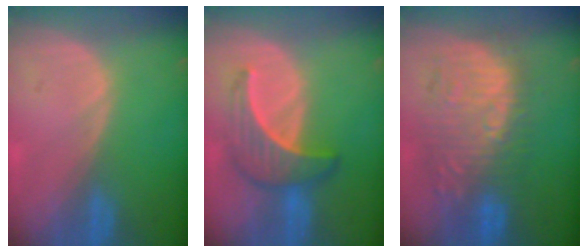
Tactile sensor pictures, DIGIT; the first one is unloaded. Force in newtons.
{"total": 6.7, "press": 6.4, "slide": 1.9}
{"total": 10.7, "press": 10.4, "slide": 2.4}